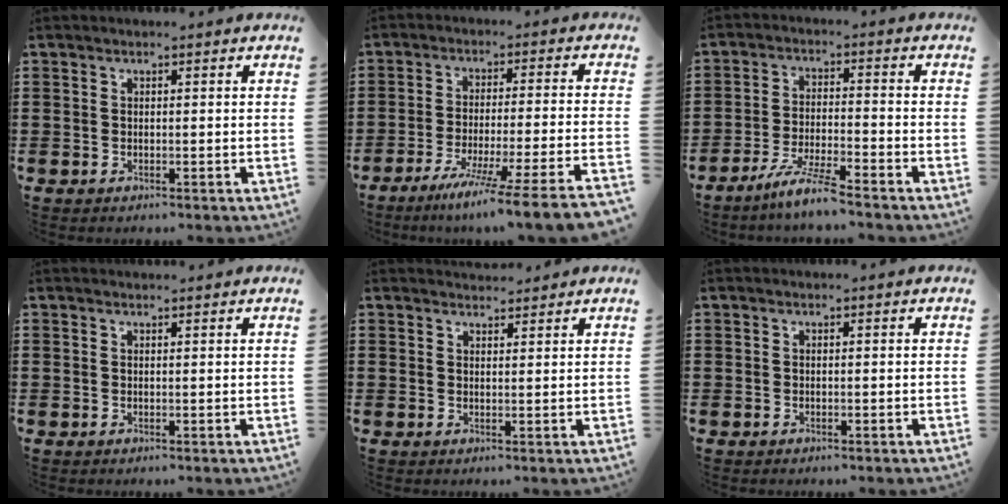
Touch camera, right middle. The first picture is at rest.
{"total": 8.2, "force": [-6.4, -1.7, 4.8], "torque": [-0.077, -0.023, -0.127]}
{"total": 6.1, "force": [-5.2, -0.2, 3.2], "torque": [-0.077, -0.017, -0.102]}
{"total": 0.5, "force": [0.5, 0.0, 0.0], "torque": [0.006, -0.003, 0.009]}
{"total": 2.0, "force": [1.9, 0.4, 0.0], "torque": [-0.004, 0.003, 0.038]}
{"total": 0.0}